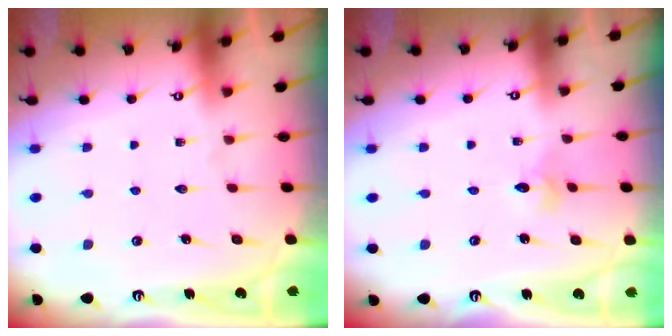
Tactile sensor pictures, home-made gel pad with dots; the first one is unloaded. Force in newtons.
{"total": 2.2, "press": 2.2, "slide": 0.2}